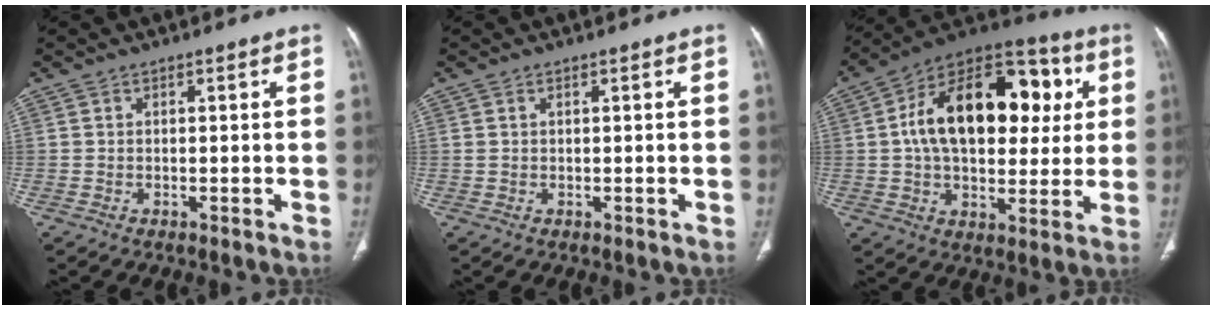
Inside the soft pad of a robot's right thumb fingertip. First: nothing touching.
{"total": 0.7, "force": [0.4, 0.3, 0.5], "torque": [-0.012, 0.009, 0.011]}
{"total": 25.2, "force": [4.4, 15.2, 19.7], "torque": [-0.282, 0.024, 0.062]}